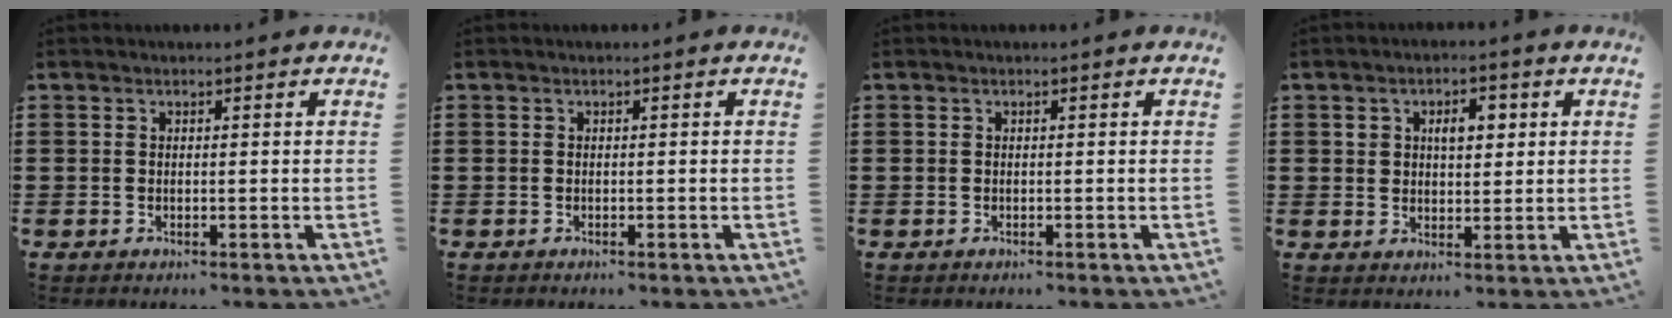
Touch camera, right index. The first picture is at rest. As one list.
[{"total": 0.0}, {"total": 0.0}, {"total": 4.2, "force": [1.4, 2.6, 3.0], "torque": [-0.044, 0.005, 0.015]}]